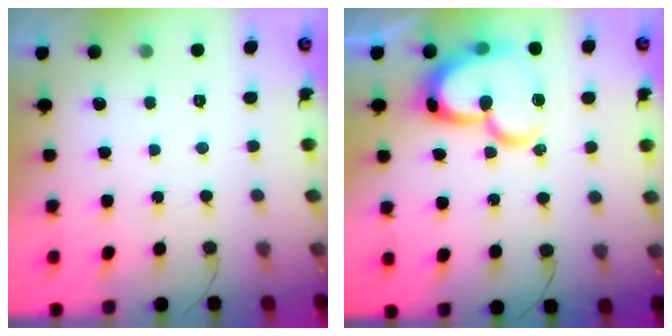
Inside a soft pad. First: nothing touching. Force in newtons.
{"total": 21.3, "press": 21.1, "slide": 2.6}